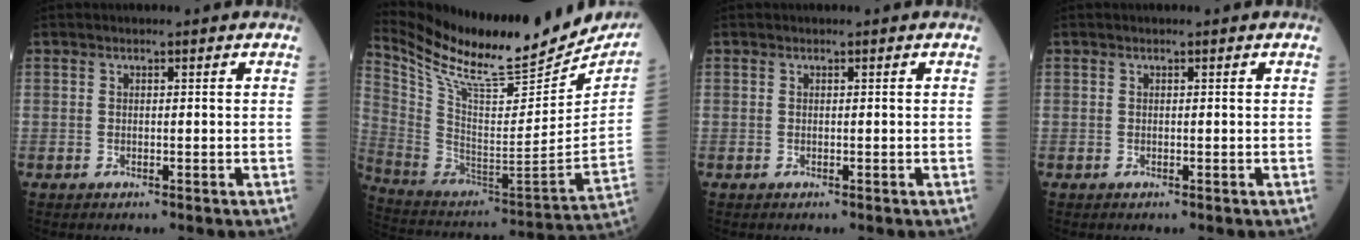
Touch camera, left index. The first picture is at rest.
{"total": 26.8, "force": [23.8, 3.9, 11.6], "torque": [-0.214, -0.065, 0.367]}
{"total": 0.0}
{"total": 0.0}